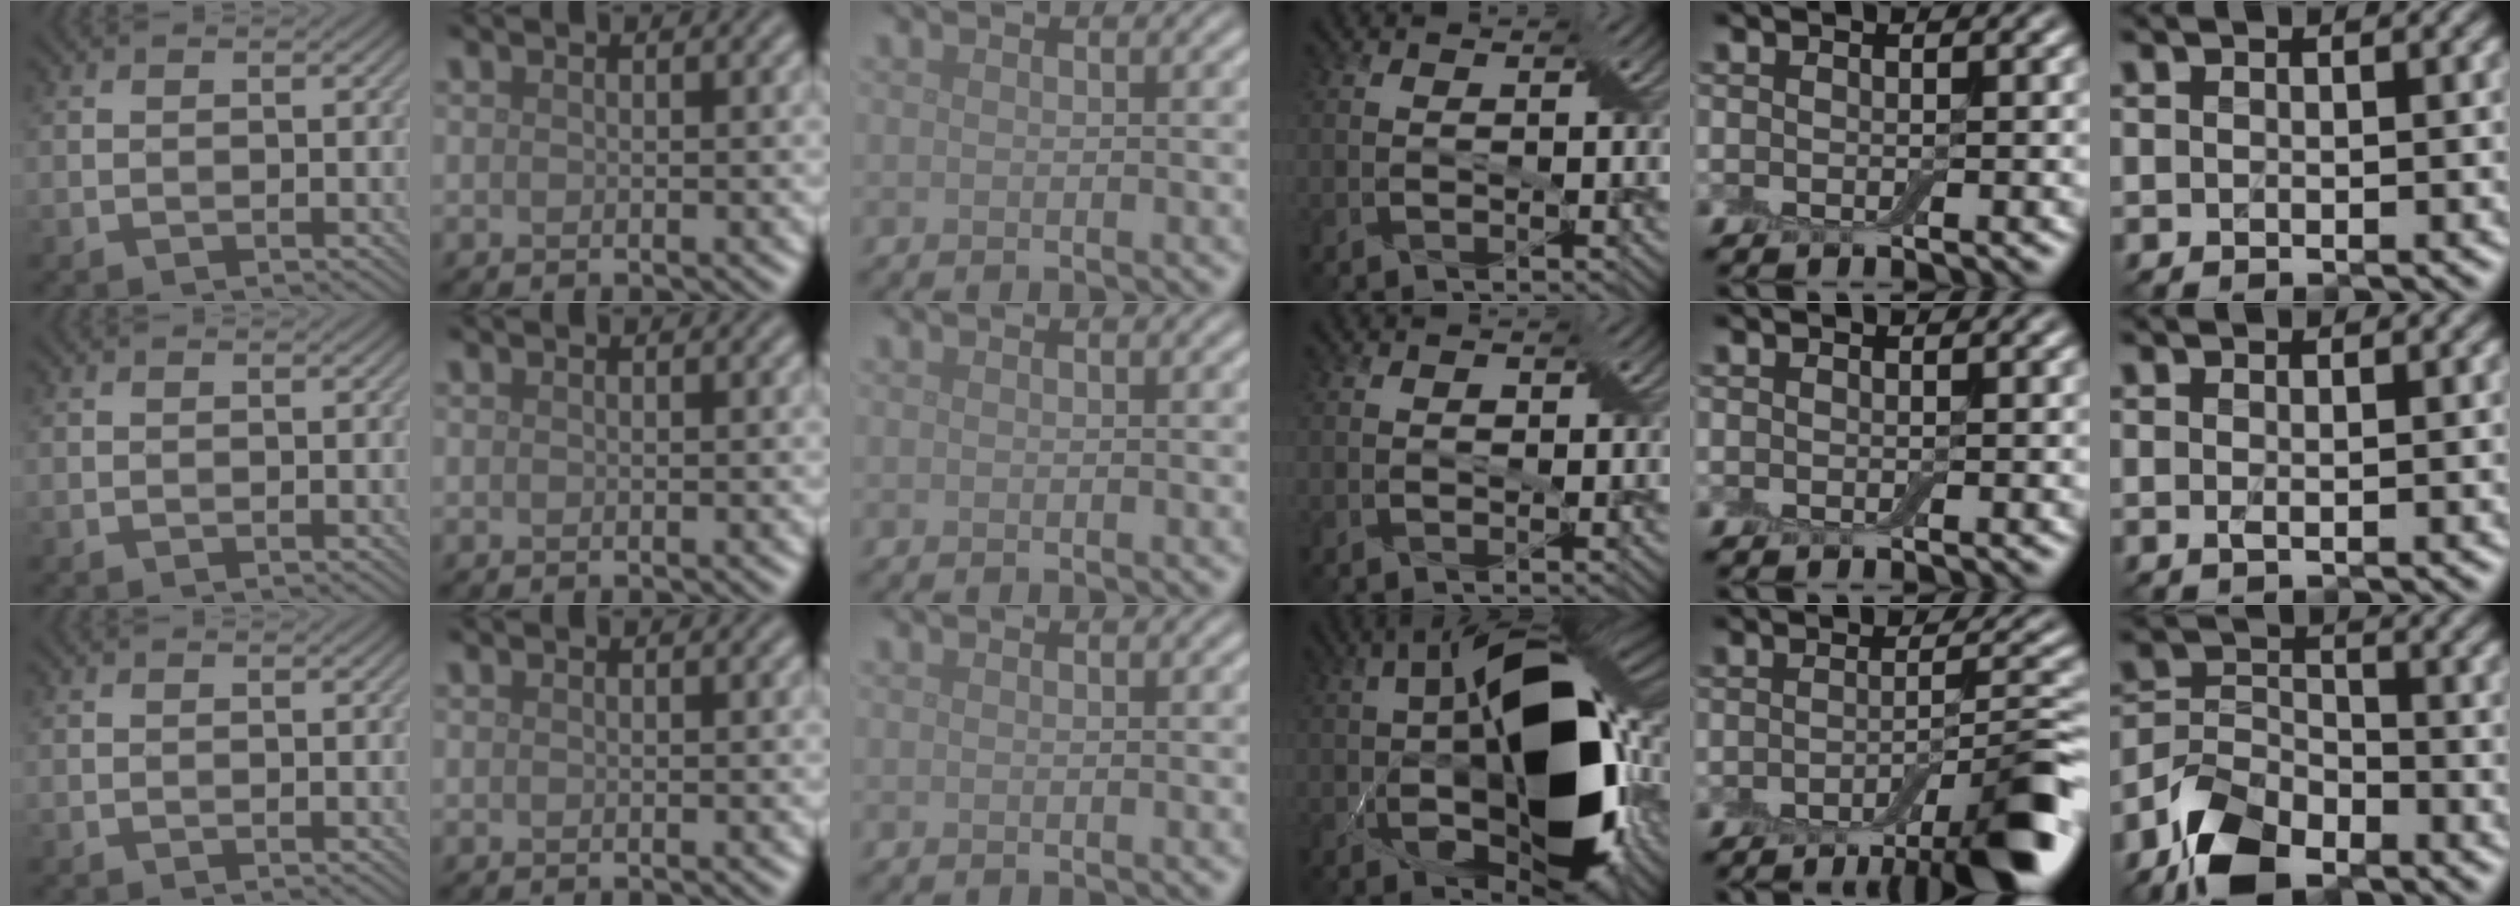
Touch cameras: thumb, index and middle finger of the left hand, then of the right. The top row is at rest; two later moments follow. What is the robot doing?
{"motion": "pour", "object": "cup"}